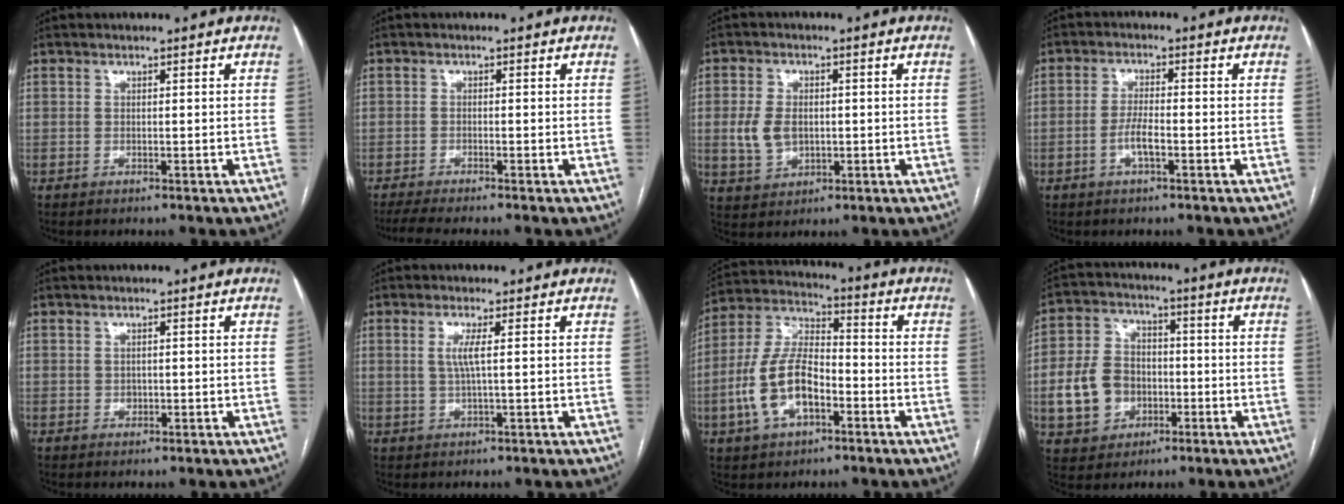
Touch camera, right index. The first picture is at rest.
{"total": 3.4, "force": [-2.9, -0.1, 1.7], "torque": [-0.030, -0.010, -0.055]}
{"total": 5.7, "force": [-0.2, 4.0, 4.1], "torque": [-0.089, 0.008, 0.006]}
{"total": 3.8, "force": [-1.4, 0.7, 3.4], "torque": [-0.066, 0.004, -0.027]}
{"total": 1.0, "force": [-0.1, 0.8, 0.5], "torque": [-0.009, 0.001, 0.000]}
{"total": 3.0, "force": [0.6, -0.1, 3.0], "torque": [-0.066, -0.002, 0.011]}
{"total": 12.5, "force": [-4.1, 6.0, 10.2], "torque": [-0.225, 0.018, -0.078]}
{"total": 10.2, "force": [-2.3, 8.3, 5.5], "torque": [-0.132, 0.025, -0.033]}